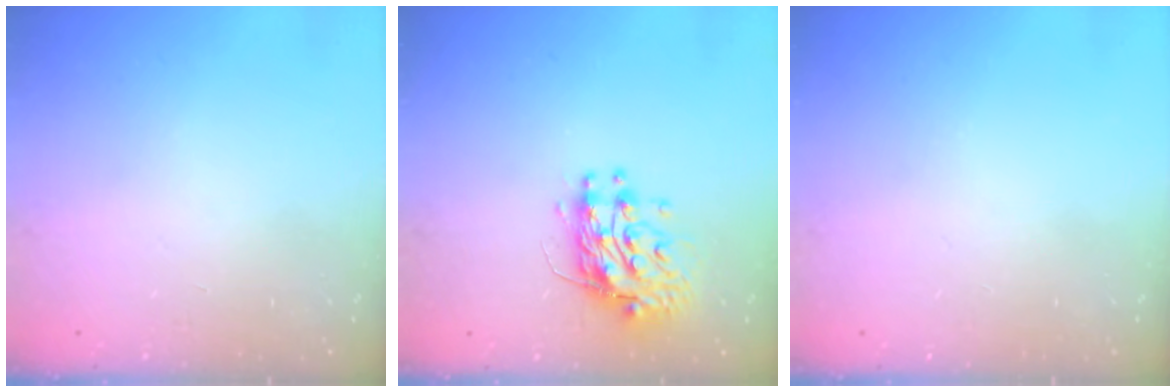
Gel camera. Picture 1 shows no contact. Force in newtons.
{"total": 10.8, "press": 10.7, "slide": 0.9}
{"total": 0.0}